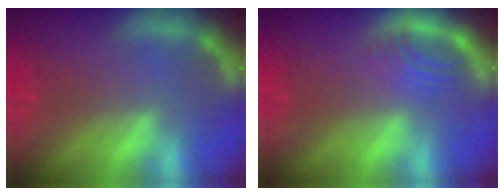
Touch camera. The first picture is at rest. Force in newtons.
{"total": 2.9}